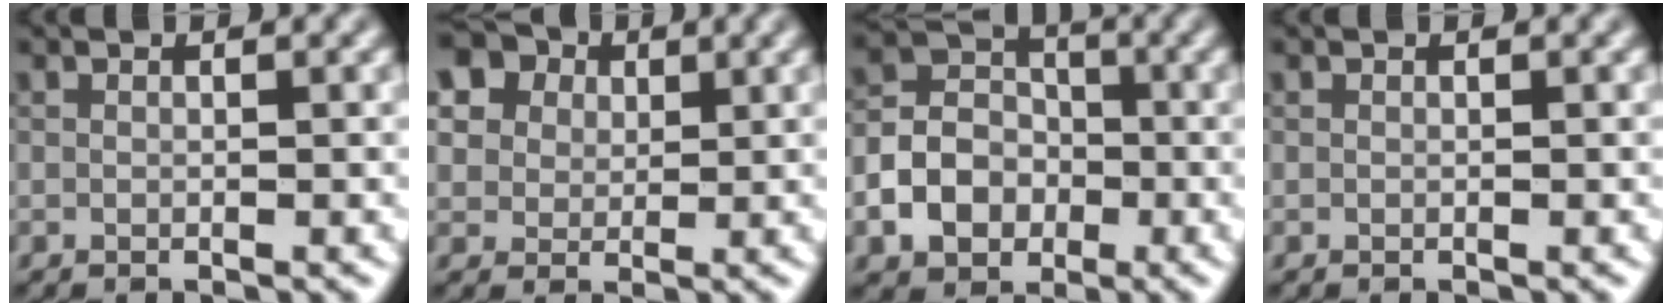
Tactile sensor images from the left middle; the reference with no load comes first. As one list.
[{"total": 11.0, "force": [5.5, 8.5, 4.3], "torque": [-0.123, 0.025, 0.087]}, {"total": 5.3, "force": [-1.9, 4.2, 2.7], "torque": [-0.049, 0.004, -0.044]}, {"total": 0.0}]